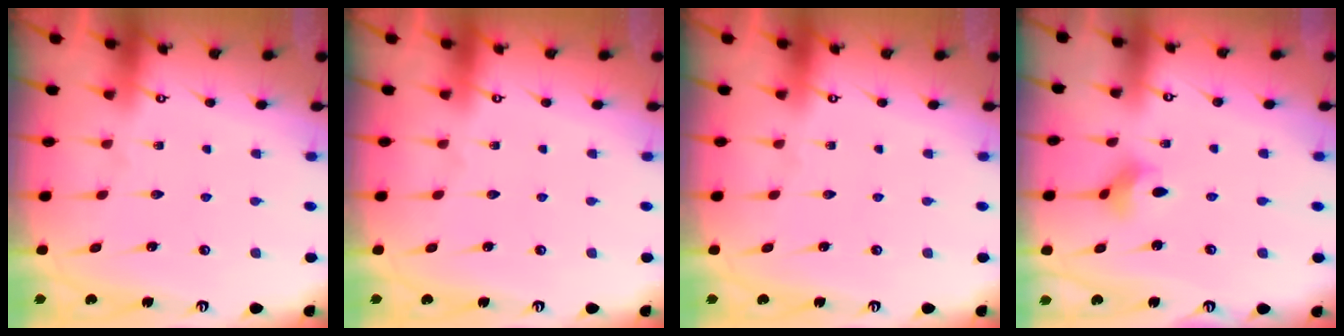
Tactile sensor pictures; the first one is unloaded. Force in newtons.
{"total": 0.0}
{"total": 0.0}
{"total": 2.8, "press": 2.8, "slide": 0.1}